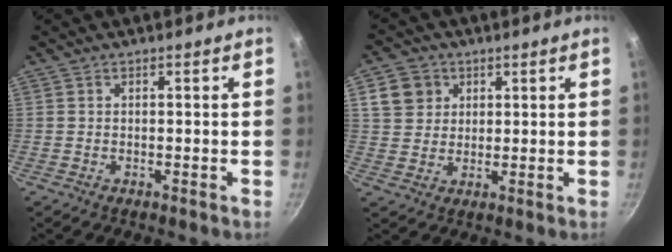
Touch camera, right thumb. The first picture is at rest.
{"total": 6.7, "force": [2.5, 5.8, 2.2], "torque": [-0.010, 0.006, 0.045]}